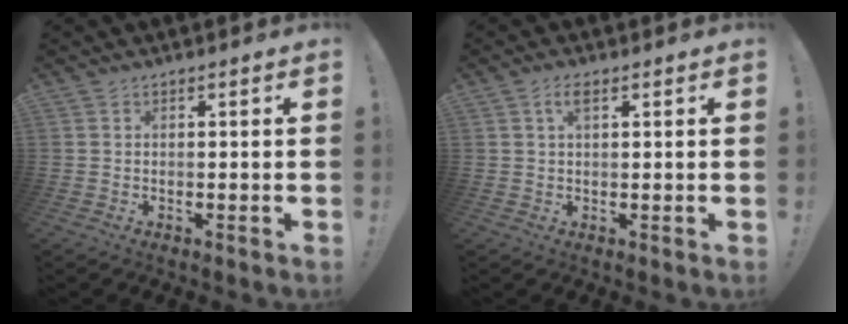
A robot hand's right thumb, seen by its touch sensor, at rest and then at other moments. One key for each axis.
{"total": 3.0, "fx": 1.3, "fy": 1.3, "fz": 2.4, "tx": -0.047, "ty": 0.005, "tz": 0.020}